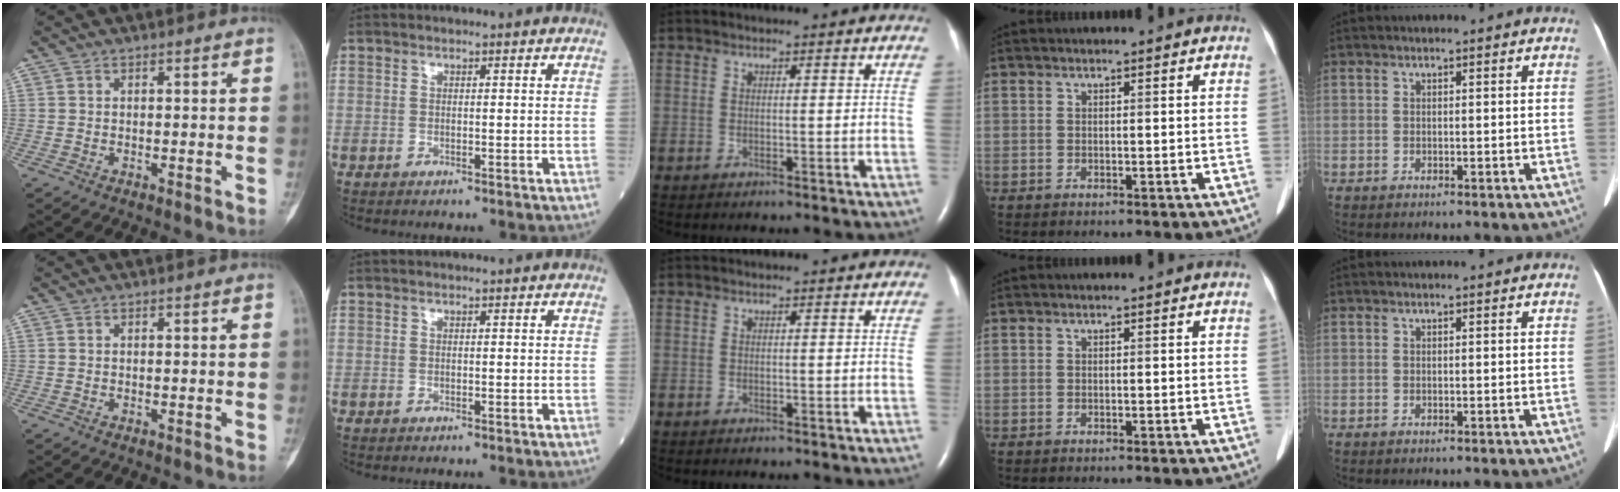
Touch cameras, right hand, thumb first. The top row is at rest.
{}